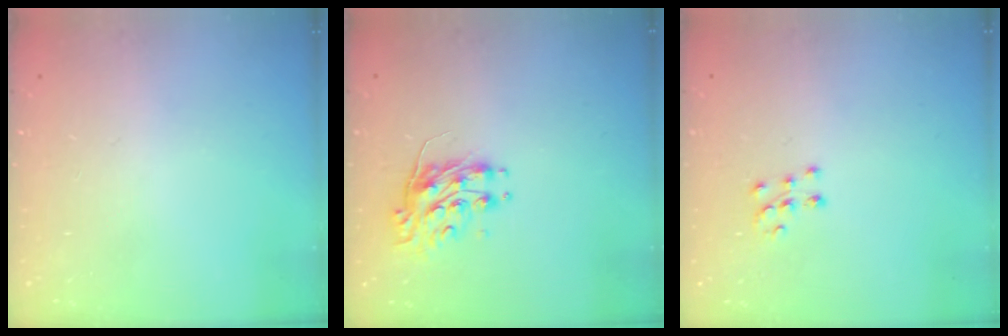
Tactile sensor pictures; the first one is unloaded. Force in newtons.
{"total": 8.7, "press": 8.7, "slide": 0.3}
{"total": 7.6, "press": 7.6, "slide": 0.5}